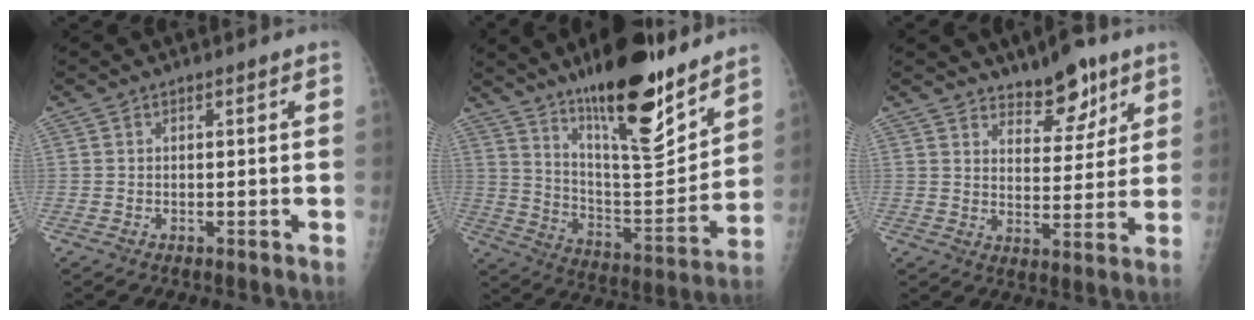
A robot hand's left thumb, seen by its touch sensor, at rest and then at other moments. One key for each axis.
{"total": 22.3, "fx": 15.9, "fy": 6.0, "fz": 14.5, "tx": -0.192, "ty": -0.101, "tz": 0.261}
{"total": 8.9, "fx": 6.4, "fy": 4.0, "fz": 4.7, "tx": -0.036, "ty": -0.044, "tz": 0.099}